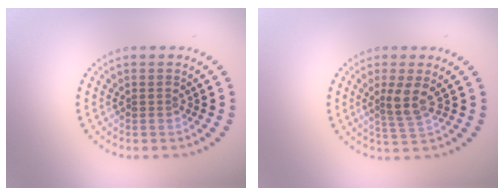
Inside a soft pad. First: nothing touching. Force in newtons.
{"total": 2.4, "press": 1.9, "slide": 1.6}